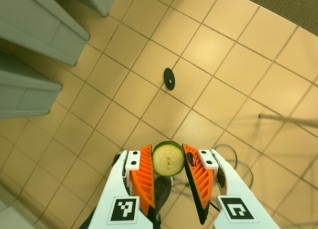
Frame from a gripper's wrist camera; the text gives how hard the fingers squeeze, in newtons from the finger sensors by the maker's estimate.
{"total": 7.8, "left": 7.3, "right": 8.3}